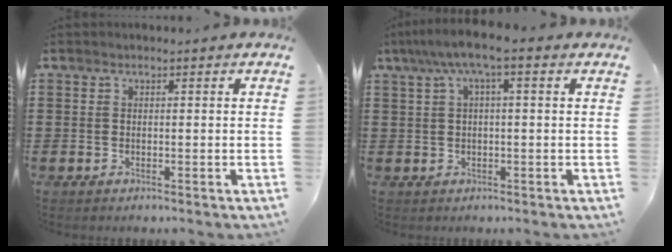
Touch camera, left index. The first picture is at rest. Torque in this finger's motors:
{"motor_torque": [1.43, -0.71, 0.69, 0.21]}